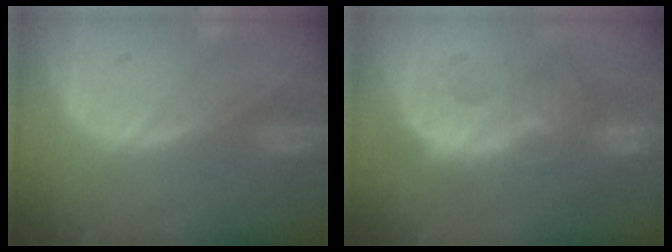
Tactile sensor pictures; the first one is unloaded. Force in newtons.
{"total": 9.4, "press": 9.2, "slide": 2.0}